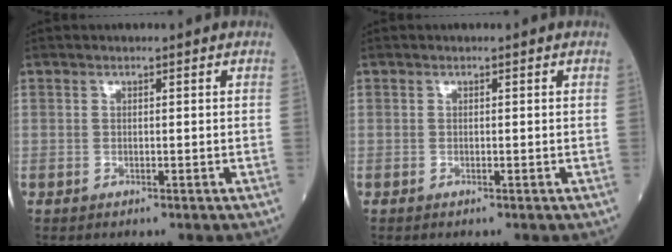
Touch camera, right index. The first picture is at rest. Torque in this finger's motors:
{"motor_torque": [0.00, 0.00, 0.02, 0.01]}